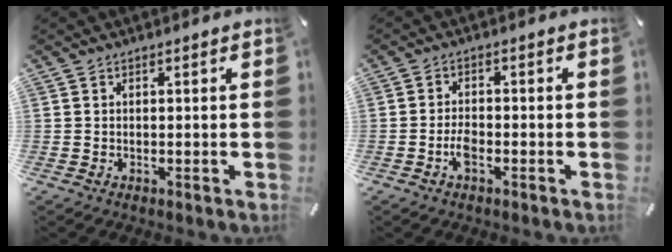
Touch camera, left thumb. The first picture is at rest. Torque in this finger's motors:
{"motor_torque": [0.08, 0.06, 0.36, 0.17, 0.00]}